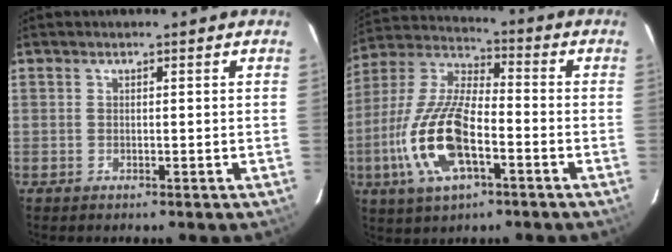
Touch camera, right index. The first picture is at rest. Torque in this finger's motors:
{"motor_torque": [1.94, -0.20, 1.05, 0.21]}